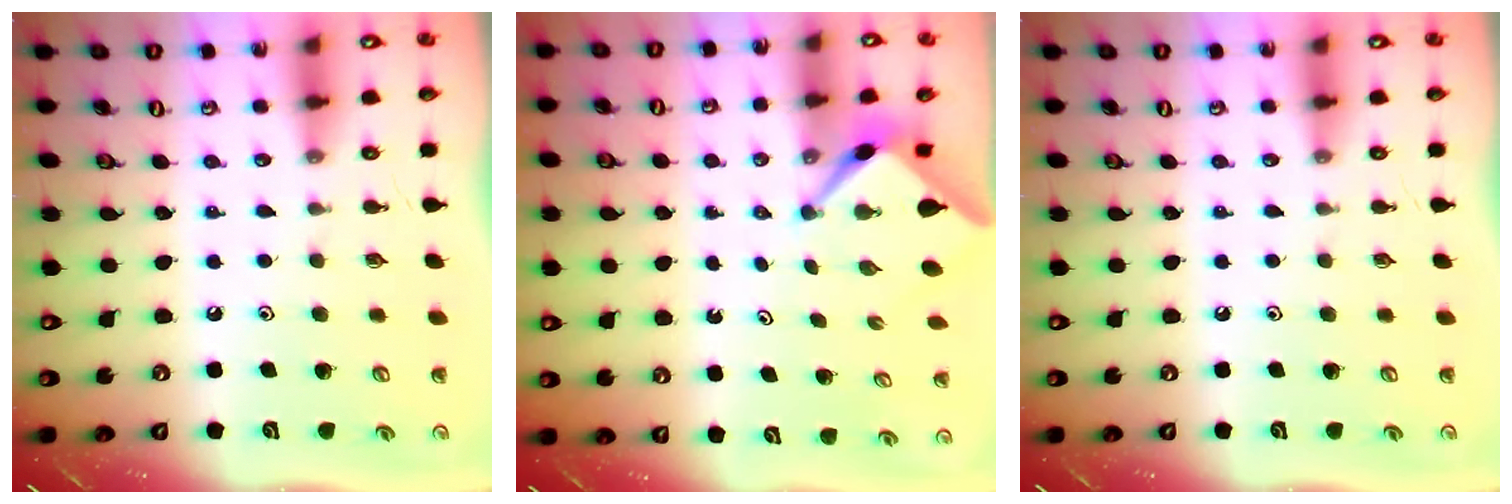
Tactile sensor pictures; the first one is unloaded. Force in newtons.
{"total": 2.5, "press": 2.5, "slide": 0.2}
{"total": 0.0}